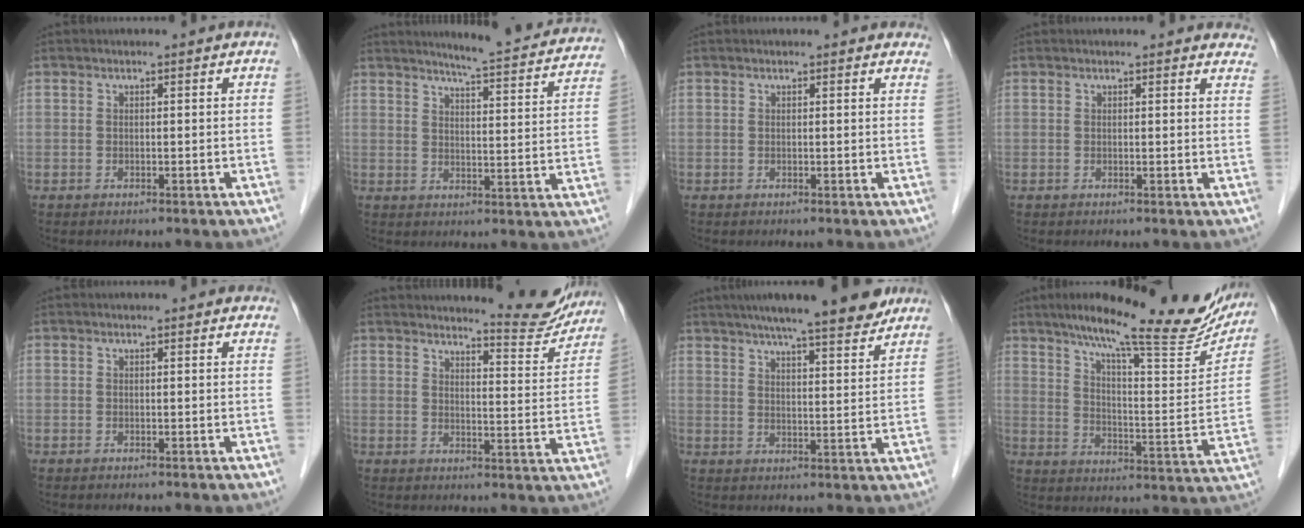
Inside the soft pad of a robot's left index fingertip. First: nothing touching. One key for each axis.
{"total": 15.5, "fx": 14.6, "fy": 0.7, "fz": 5.3, "tx": -0.068, "ty": -0.039, "tz": 0.164}
{"total": 3.8, "fx": 3.4, "fy": 1.1, "fz": 1.2, "tx": -0.008, "ty": 0.008, "tz": 0.024}
{"total": 7.1, "fx": 6.7, "fy": 1.9, "fz": 1.7, "tx": 0.008, "ty": -0.004, "tz": 0.046}
{"total": 2.3, "fx": 2.1, "fy": 0.7, "fz": 0.8, "tx": -0.013, "ty": 0.012, "tz": 0.014}
{"total": 9.9, "fx": 9.7, "fy": 0.6, "fz": 1.6, "tx": -0.016, "ty": -0.034, "tz": 0.116}
{"total": 15.9, "fx": 13.4, "fy": 1.6, "fz": 8.4, "tx": -0.125, "ty": 0.009, "tz": 0.186}
{"total": 24.7, "fx": 20.0, "fy": 3.8, "fz": 14.0, "tx": -0.207, "ty": -0.018, "tz": 0.266}